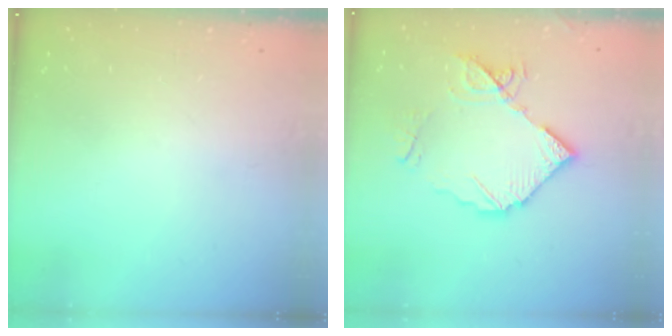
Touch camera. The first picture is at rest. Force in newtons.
{"total": 11.8, "press": 11.7, "slide": 1.3}